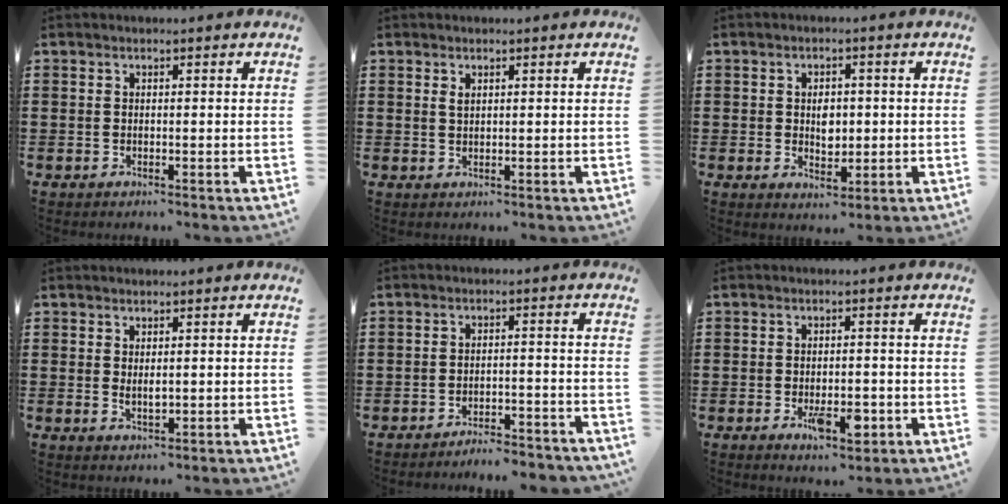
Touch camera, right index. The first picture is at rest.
{"total": 1.0, "force": [0.5, 0.5, 0.7], "torque": [-0.016, 0.003, 0.009]}
{"total": 3.6, "force": [0.0, 2.5, 2.6], "torque": [-0.038, 0.001, -0.005]}
{"total": 1.8, "force": [0.4, 0.7, 1.6], "torque": [-0.023, -0.001, 0.005]}
{"total": 3.6, "force": [-3.6, 0.0, 0.4], "torque": [-0.011, 0.001, -0.076]}
{"total": 6.1, "force": [-2.2, 2.7, 5.0], "torque": [-0.082, 0.000, -0.037]}